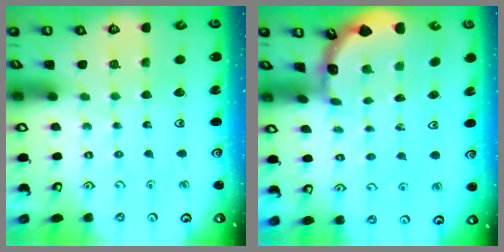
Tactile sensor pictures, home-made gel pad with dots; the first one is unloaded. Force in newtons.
{"total": 1.8, "press": 1.8, "slide": 0.1}